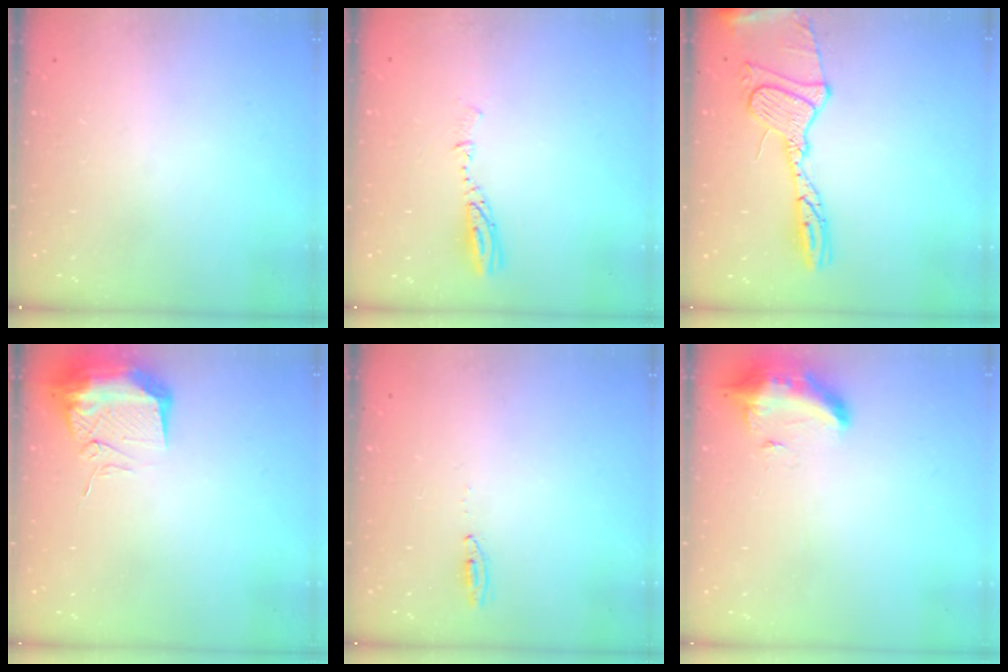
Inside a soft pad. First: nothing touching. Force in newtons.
{"total": 4.0, "press": 3.9, "slide": 0.2}
{"total": 17.1, "press": 17.1, "slide": 1.5}
{"total": 11.4, "press": 11.2, "slide": 1.9}
{"total": 3.0, "press": 2.8, "slide": 1.2}
{"total": 10.4, "press": 9.8, "slide": 3.5}